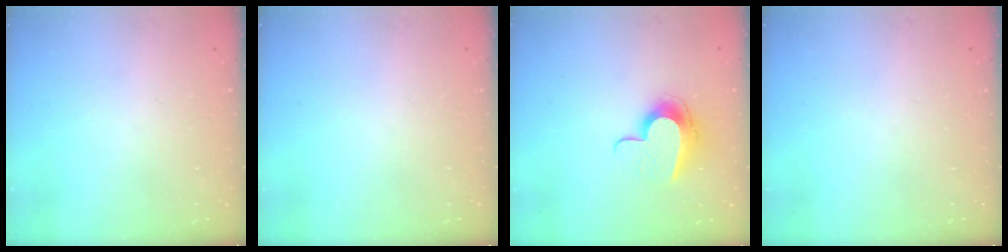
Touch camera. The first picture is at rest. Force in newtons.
{"total": 0.0}
{"total": 11.8, "press": 11.7, "slide": 0.7}
{"total": 0.0}